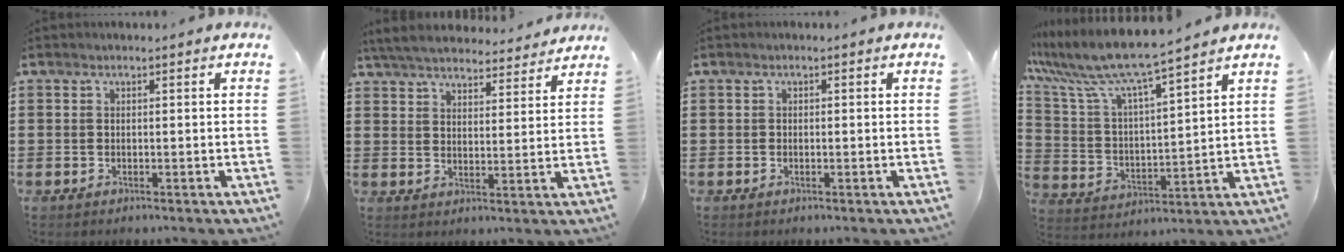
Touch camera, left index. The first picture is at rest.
{"total": 5.6, "force": [5.4, 0.7, 1.3], "torque": [-0.049, -0.027, 0.095]}
{"total": 0.5, "force": [-0.3, 0.3, 0.2], "torque": [-0.006, -0.002, -0.006]}
{"total": 7.6, "force": [6.7, -0.2, 3.5], "torque": [-0.099, -0.041, 0.110]}